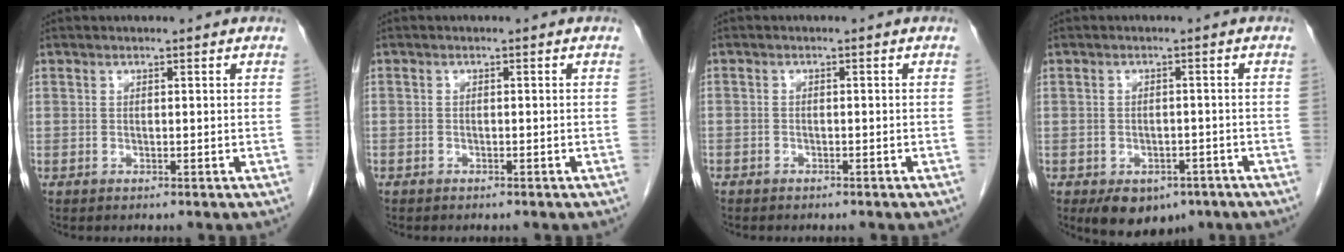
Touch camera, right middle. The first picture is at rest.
{"total": 0.6, "force": [-0.5, 0.4, 0.1], "torque": [-0.007, 0.003, -0.010]}
{"total": 1.6, "force": [-1.3, 0.9, 0.3], "torque": [-0.012, 0.002, -0.020]}
{"total": 8.2, "force": [-5.4, 4.9, 3.9], "torque": [-0.052, 0.004, -0.071]}